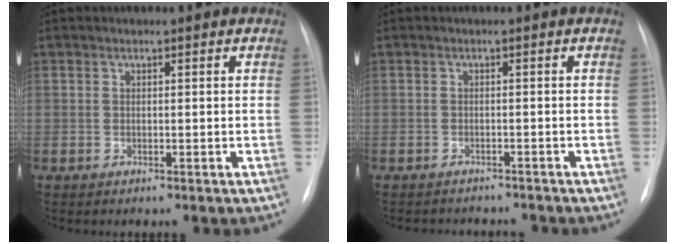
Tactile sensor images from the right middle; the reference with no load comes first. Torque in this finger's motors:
{"motor_torque": [-0.04, -0.06, 0.01, 0.00]}